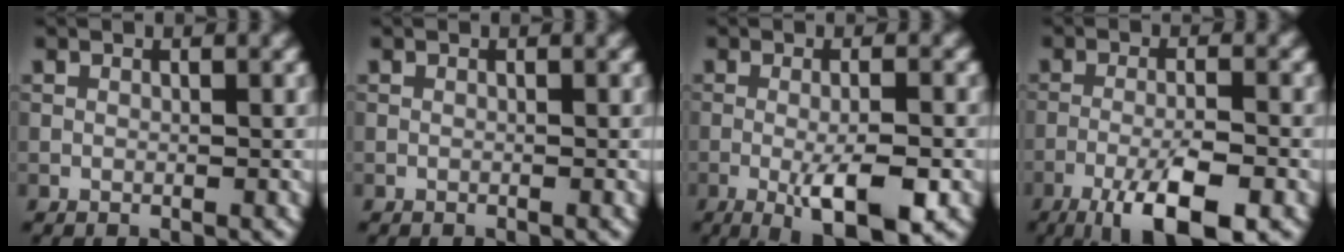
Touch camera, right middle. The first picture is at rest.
{"total": 0.0}
{"total": 6.0, "force": [-2.1, 1.3, 5.5], "torque": [-0.091, -0.005, -0.034]}
{"total": 7.8, "force": [-4.4, 1.8, 6.1], "torque": [-0.099, -0.003, -0.078]}